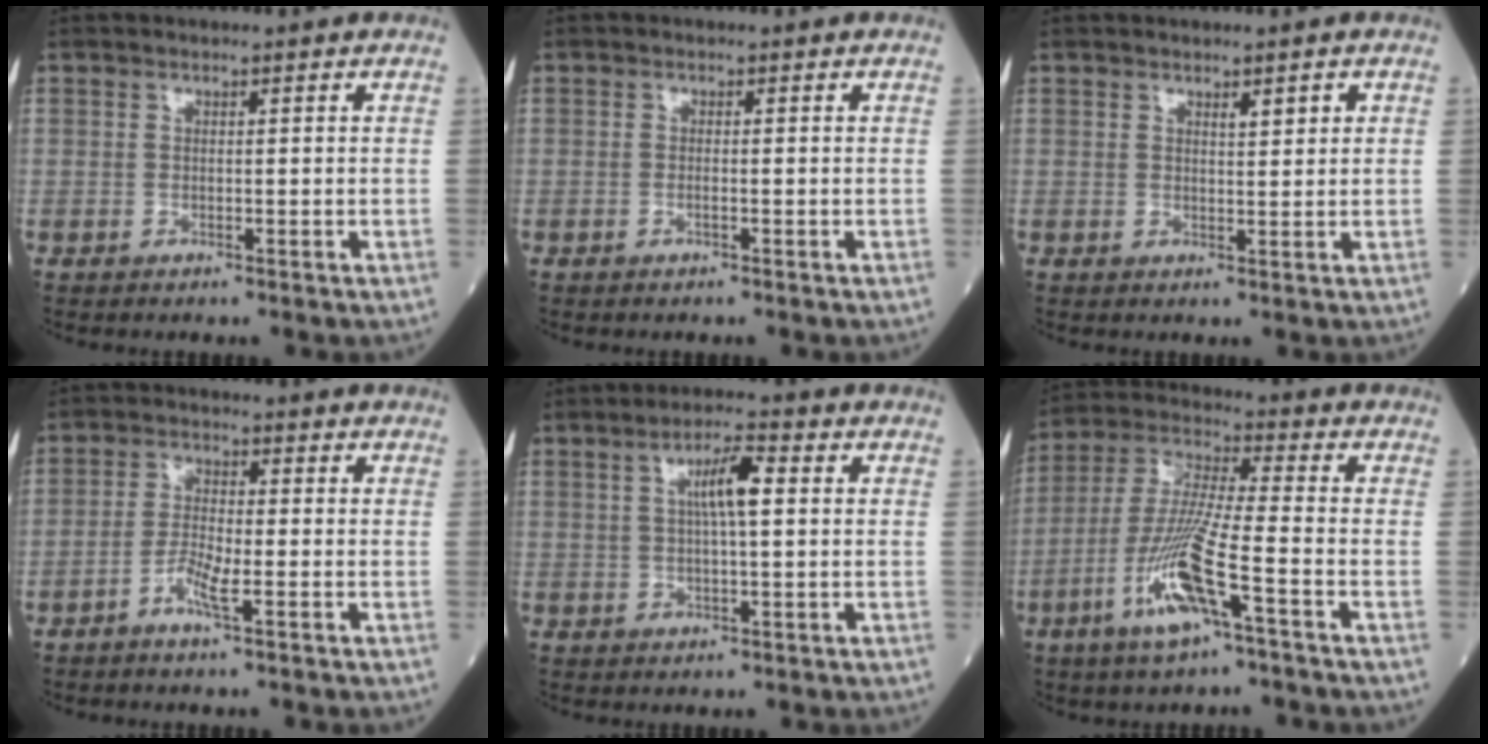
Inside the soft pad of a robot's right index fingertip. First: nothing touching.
{"total": 0.7, "force": [-0.4, 0.0, 0.6], "torque": [-0.013, 0.001, -0.008]}
{"total": 1.9, "force": [1.0, 0.4, 1.6], "torque": [-0.024, -0.002, 0.015]}
{"total": 4.1, "force": [-2.1, 0.5, 3.6], "torque": [-0.072, 0.000, -0.044]}
{"total": 5.5, "force": [1.2, 0.6, 5.3], "torque": [-0.095, 0.009, 0.020]}
{"total": 12.5, "force": [-5.4, 0.4, 11.2], "torque": [-0.235, -0.008, -0.107]}